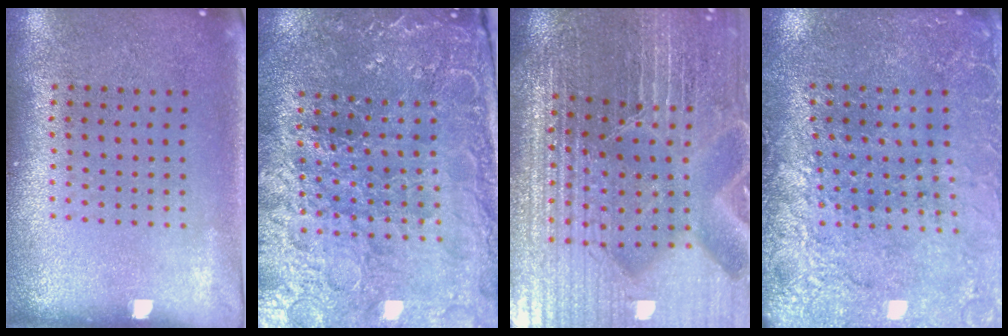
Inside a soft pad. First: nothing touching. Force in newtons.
{"total": 3.8, "press": 3.8, "slide": 0.6}
{"total": 5.5, "press": 5.2, "slide": 1.9}
{"total": 2.8, "press": 2.8, "slide": 0.1}